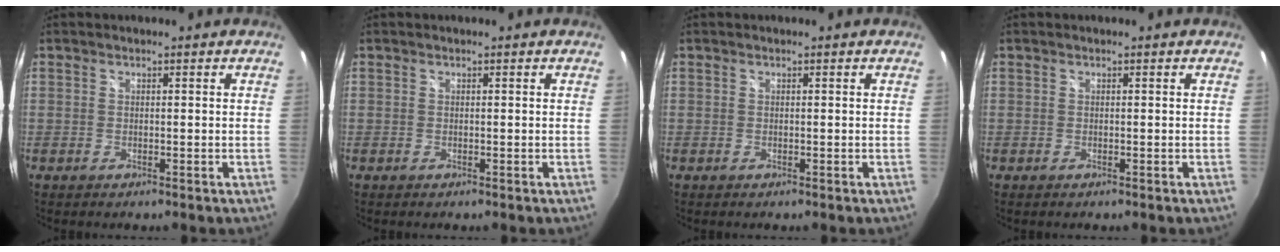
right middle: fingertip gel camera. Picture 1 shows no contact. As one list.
[{"total": 0.0}, {"total": 0.0}, {"total": 0.0}]